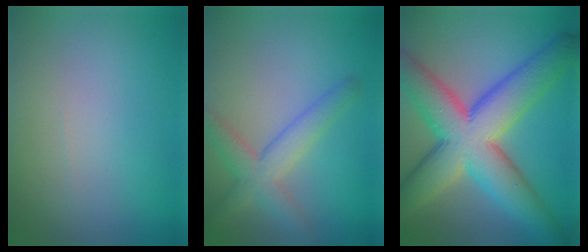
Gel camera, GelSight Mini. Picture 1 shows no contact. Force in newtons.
{"total": 3.9, "press": 3.9, "slide": 0.2}
{"total": 12.2, "press": 12.2, "slide": 0.5}